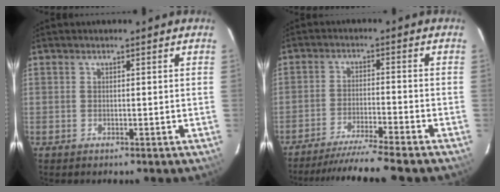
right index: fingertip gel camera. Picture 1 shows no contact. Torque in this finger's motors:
{"motor_torque": [1.12, -1.02, 0.40, 0.09]}